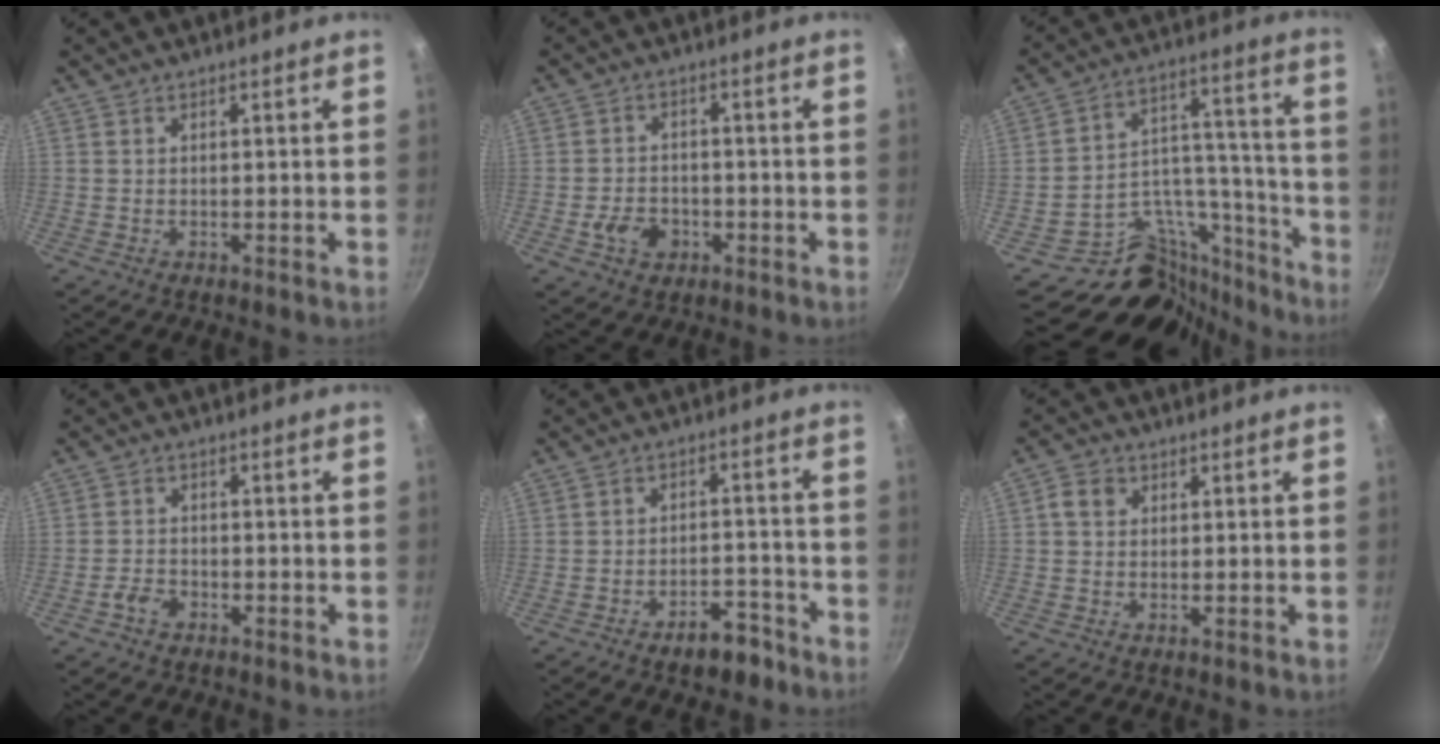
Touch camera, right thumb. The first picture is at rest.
{"total": 5.8, "force": [-2.2, 4.4, 3.1], "torque": [-0.041, 0.019, -0.036]}
{"total": 20.3, "force": [-13.7, 12.4, 8.4], "torque": [-0.063, 0.118, -0.209]}
{"total": 3.0, "force": [-1.8, 2.0, 1.5], "torque": [-0.025, 0.021, -0.034]}
{"total": 6.9, "force": [-4.7, 3.4, 3.7], "torque": [-0.032, 0.043, -0.063]}
{"total": 3.1, "force": [0.8, 2.5, 1.7], "torque": [-0.023, 0.004, 0.009]}